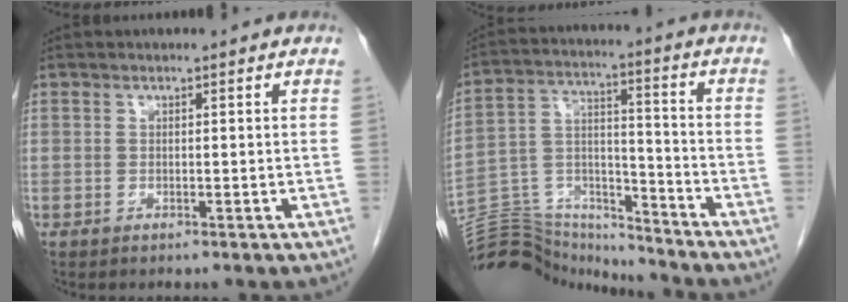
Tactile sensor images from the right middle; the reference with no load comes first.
{"total": 16.7, "force": [-16.5, 2.2, 1.9], "torque": [-0.041, 0.047, -0.272]}